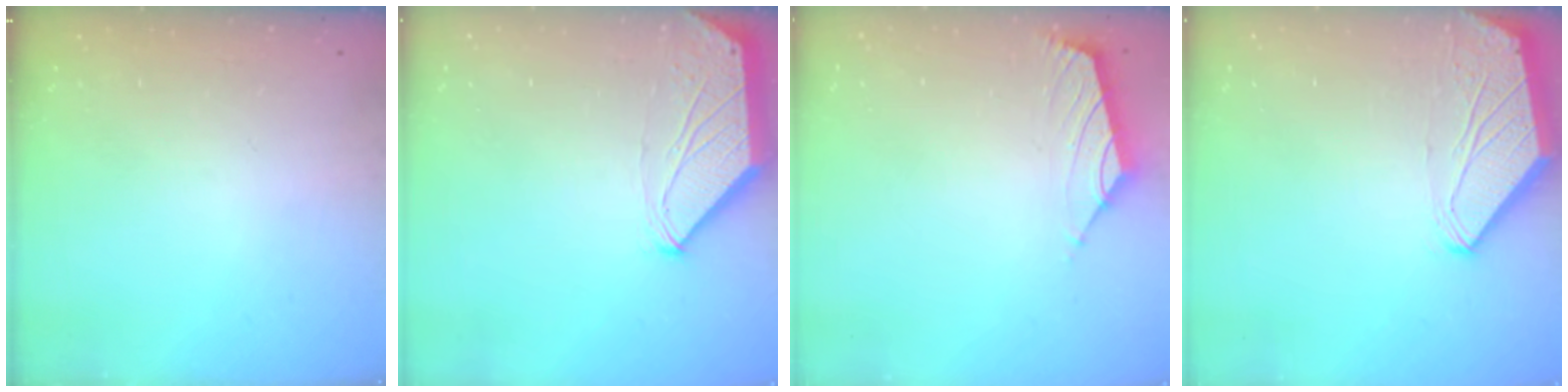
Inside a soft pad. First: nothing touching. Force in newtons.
{"total": 0.0}
{"total": 1.8, "press": 1.6, "slide": 0.7}
{"total": 0.0}